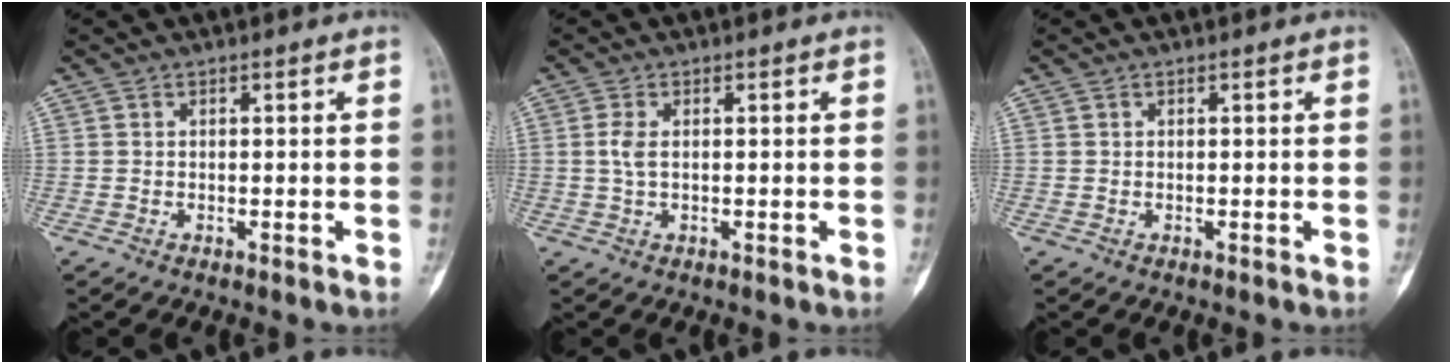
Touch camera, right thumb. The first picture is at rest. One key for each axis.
{"total": 2.2, "fx": 0.2, "fy": 0.9, "fz": 2.0, "tx": -0.051, "ty": 0.001, "tz": 0.005}
{"total": 0.0}